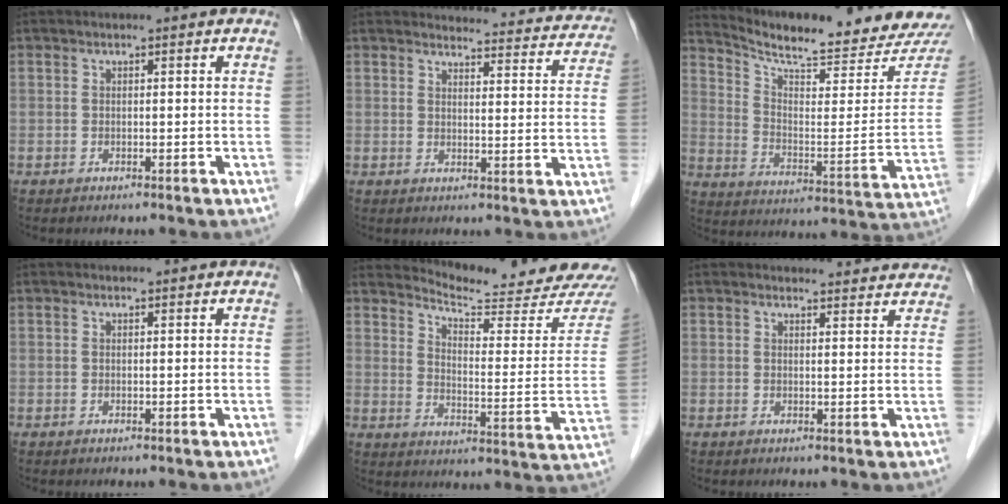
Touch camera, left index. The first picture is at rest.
{"total": 15.9, "force": [15.3, 3.3, 2.5], "torque": [0.006, -0.047, 0.144]}
{"total": 19.3, "force": [18.5, 0.8, 5.4], "torque": [-0.098, -0.079, 0.255]}
{"total": 1.7, "force": [1.7, 0.1, 0.2], "torque": [-0.012, 0.008, 0.020]}
{"total": 16.7, "force": [16.5, -1.1, 2.4], "torque": [-0.040, -0.108, 0.208]}
{"total": 10.7, "force": [10.5, 1.9, 1.4], "torque": [0.012, 0.003, 0.097]}